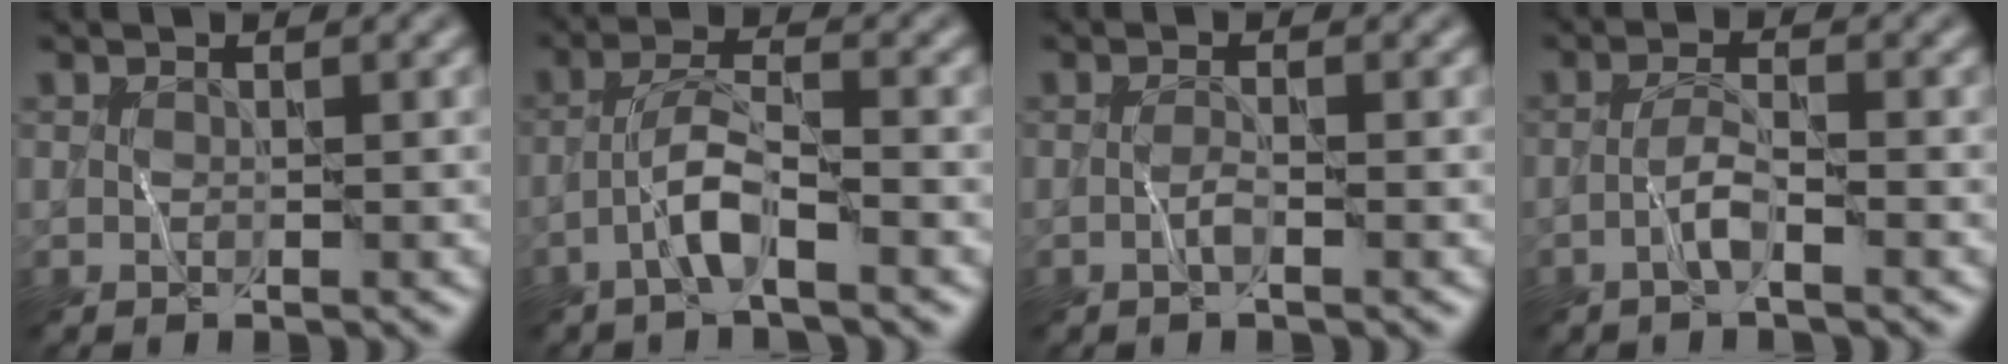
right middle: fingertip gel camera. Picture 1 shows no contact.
{"total": 3.6, "force": [-2.0, 0.5, 2.9], "torque": [-0.057, 0.011, -0.046]}
{"total": 0.9, "force": [-0.4, 0.0, 0.9], "torque": [-0.015, 0.001, -0.011]}
{"total": 2.0, "force": [-1.1, 0.2, 1.6], "torque": [-0.033, 0.006, -0.027]}